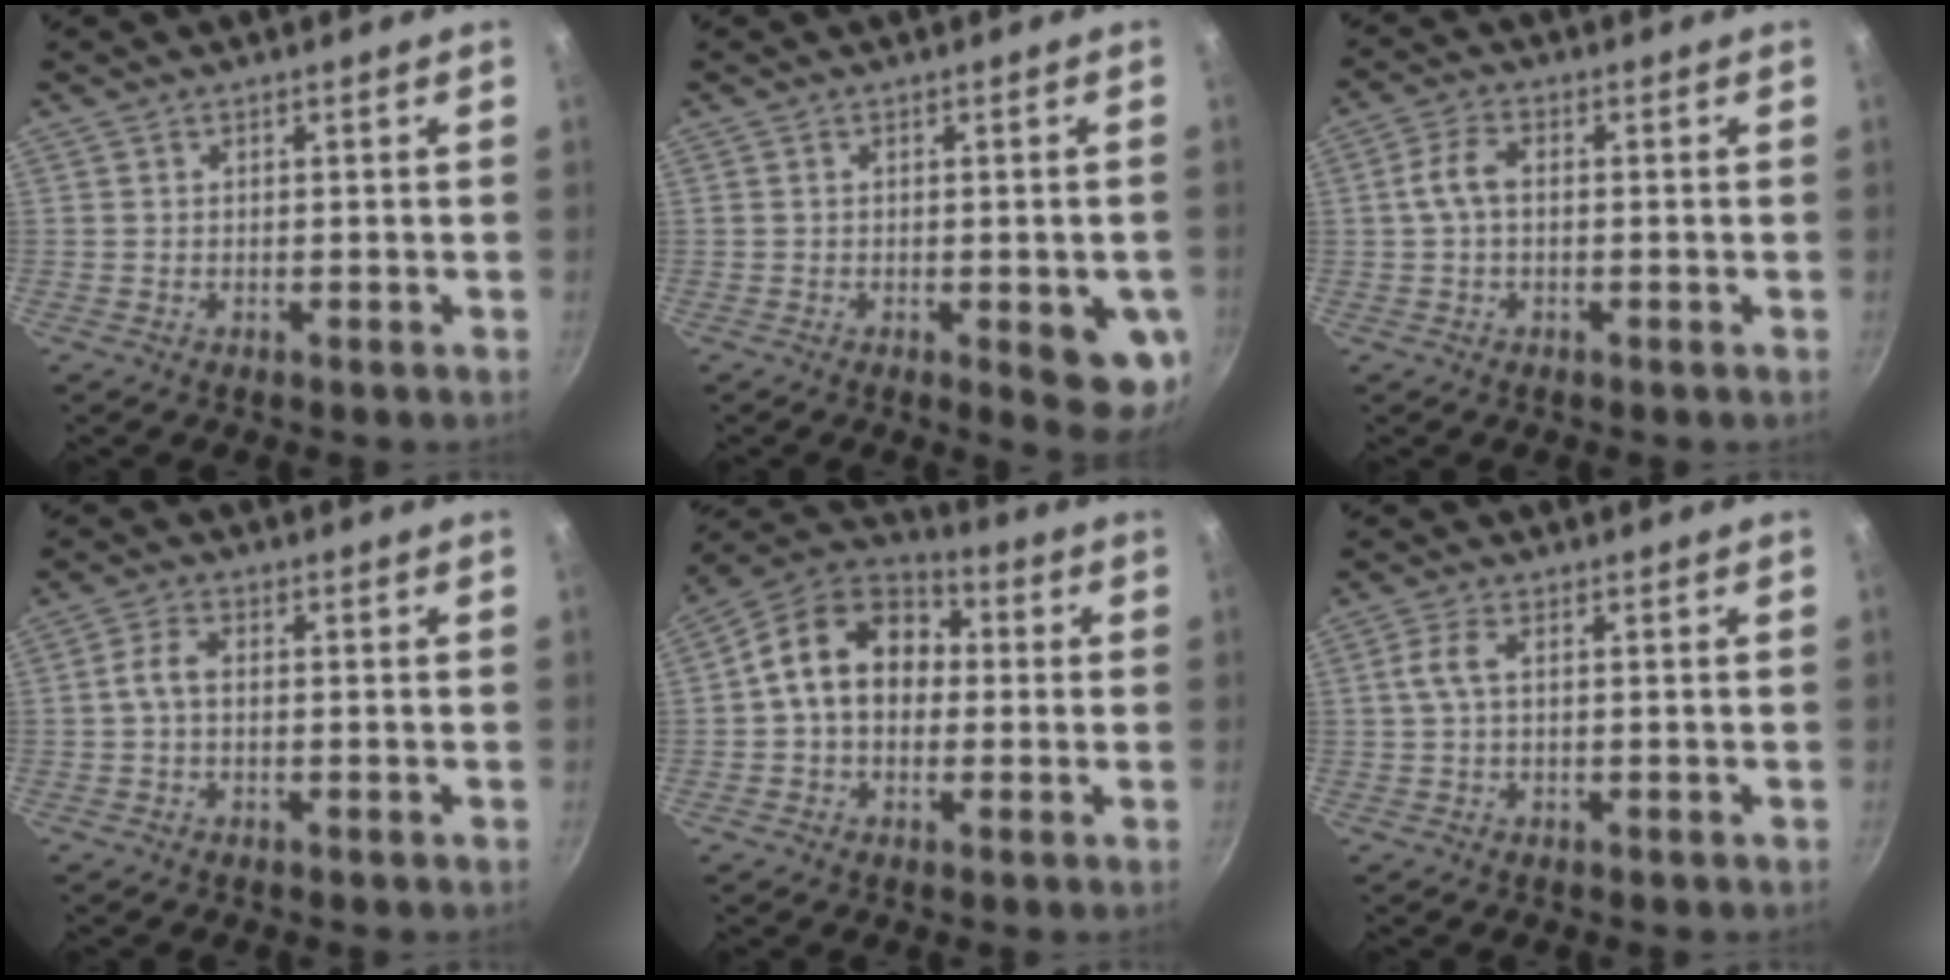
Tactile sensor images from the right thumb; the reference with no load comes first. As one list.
[{"total": 8.7, "force": [-2.1, 2.8, 8.0], "torque": [-0.073, -0.001, -0.022]}, {"total": 4.5, "force": [-0.1, 2.5, 3.7], "torque": [-0.081, 0.019, -0.008]}, {"total": 3.4, "force": [-0.4, 1.7, 3.0], "torque": [-0.070, 0.016, -0.014]}, {"total": 14.3, "force": [1.2, 10.8, 9.4], "torque": [-0.119, 0.034, -0.001]}, {"total": 3.2, "force": [0.1, 1.1, 3.0], "torque": [-0.076, 0.010, 0.001]}]